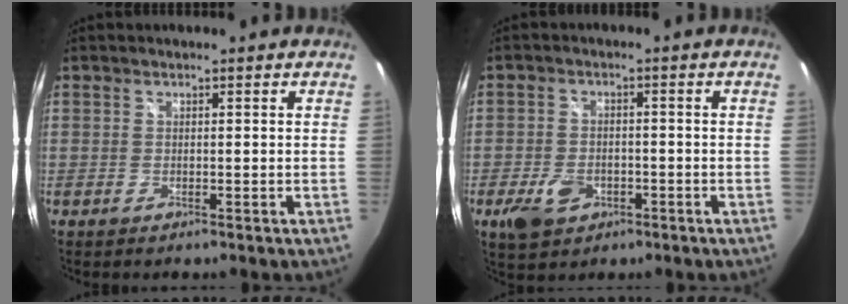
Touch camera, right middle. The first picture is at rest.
{"total": 7.8, "force": [-4.1, 4.8, 4.6], "torque": [-0.117, -0.007, -0.071]}